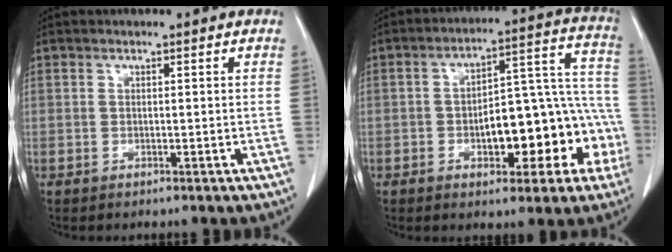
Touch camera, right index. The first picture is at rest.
{"total": 16.2, "force": [-4.3, 6.7, 14.1], "torque": [-0.169, 0.056, -0.049]}